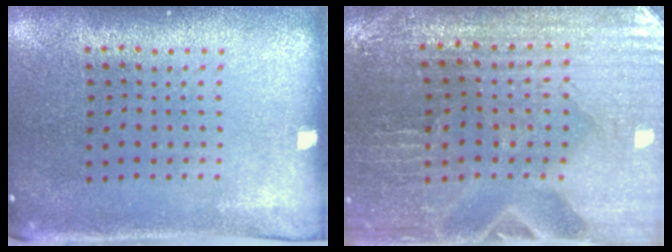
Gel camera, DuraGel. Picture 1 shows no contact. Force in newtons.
{"total": 1.7, "press": 1.7, "slide": 0.2}